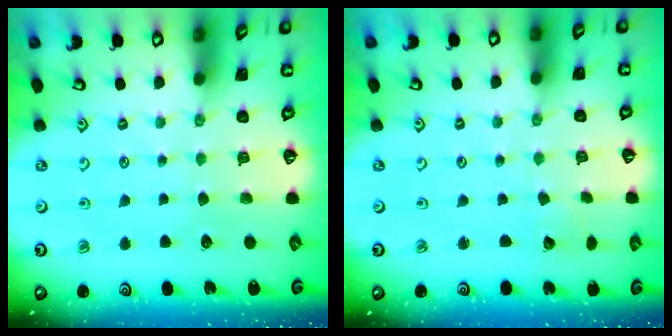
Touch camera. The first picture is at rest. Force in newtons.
{"total": 1.4, "press": 1.4, "slide": 0.1}